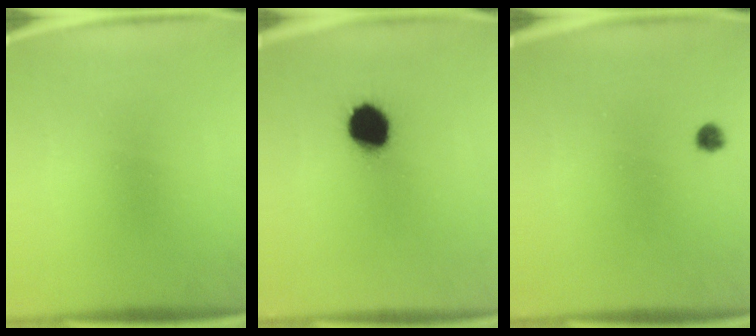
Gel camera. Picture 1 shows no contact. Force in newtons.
{"total": 11.1}
{"total": 1.7}